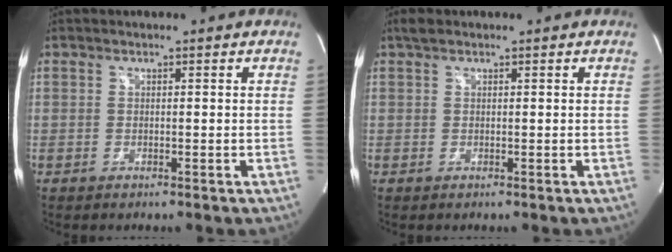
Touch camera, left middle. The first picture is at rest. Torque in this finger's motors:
{"motor_torque": [0.04, 0.08, -0.34, -0.03]}